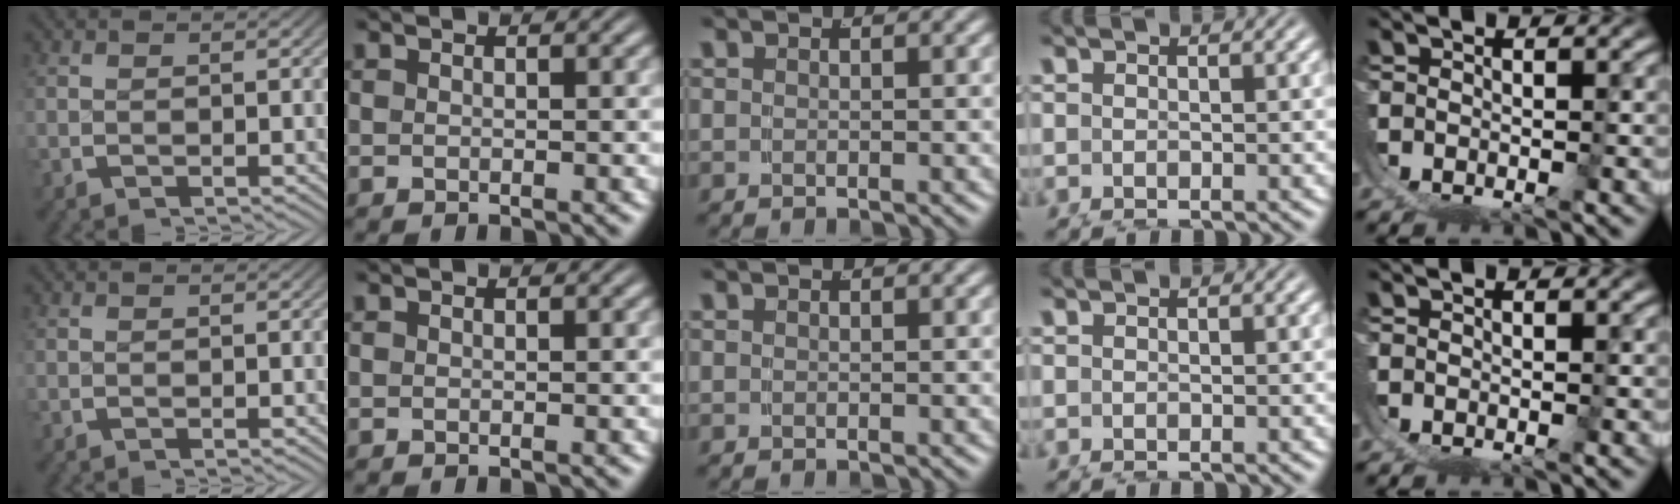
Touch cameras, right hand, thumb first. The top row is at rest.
{}